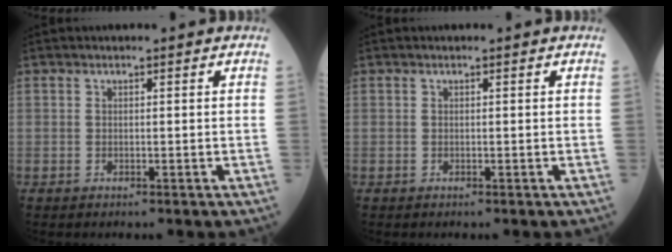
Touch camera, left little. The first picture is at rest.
{"total": 0.0}